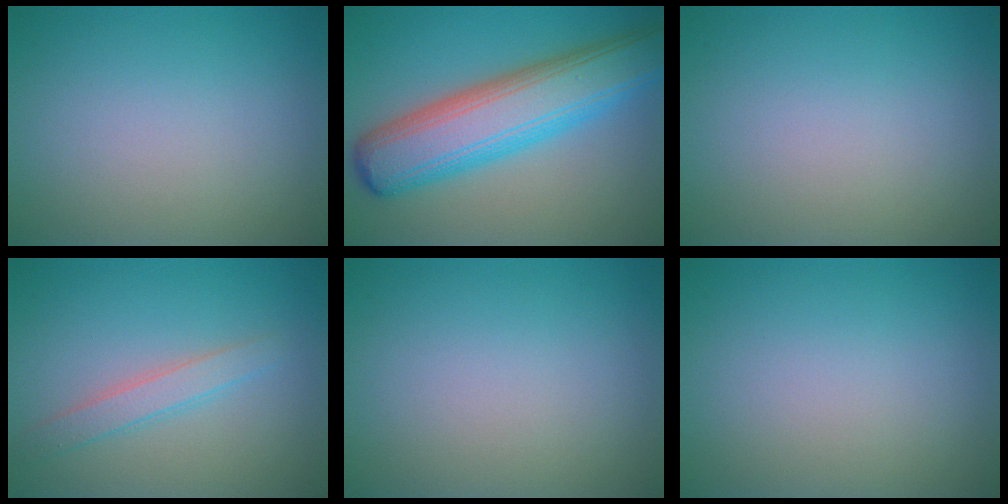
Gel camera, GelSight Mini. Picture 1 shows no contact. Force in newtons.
{"total": 9.6, "press": 9.6, "slide": 0.3}
{"total": 0.0}
{"total": 2.0, "press": 2.0, "slide": 0.1}
{"total": 0.0}
{"total": 0.0}